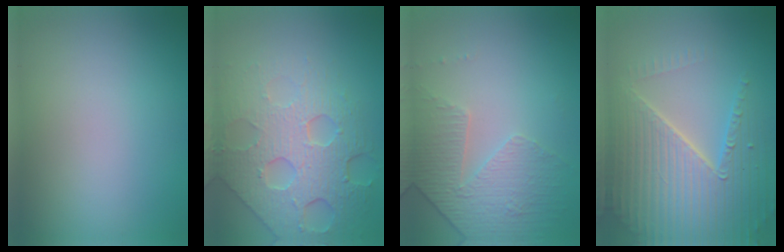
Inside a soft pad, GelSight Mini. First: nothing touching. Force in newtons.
{"total": 6.5, "press": 5.2, "slide": 3.9}
{"total": 4.7, "press": 3.2, "slide": 3.4}
{"total": 7.1, "press": 6.9, "slide": 1.7}